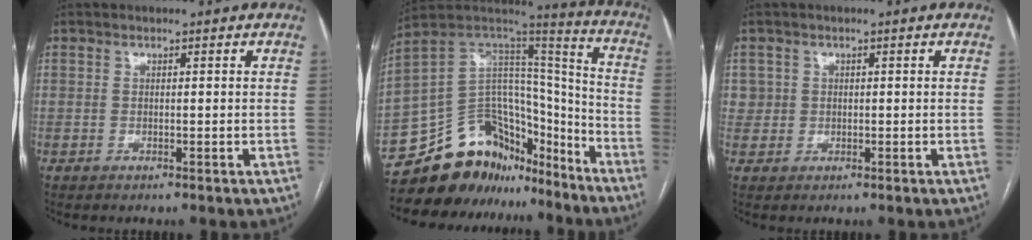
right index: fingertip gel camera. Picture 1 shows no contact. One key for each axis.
{"total": 19.1, "fx": -15.8, "fy": 9.5, "fz": 5.2, "tx": -0.081, "ty": 0.089, "tz": -0.252}
{"total": 2.3, "fx": 0.5, "fy": 2.2, "fz": -0.1, "tx": 0.019, "ty": 0.007, "tz": 0.005}